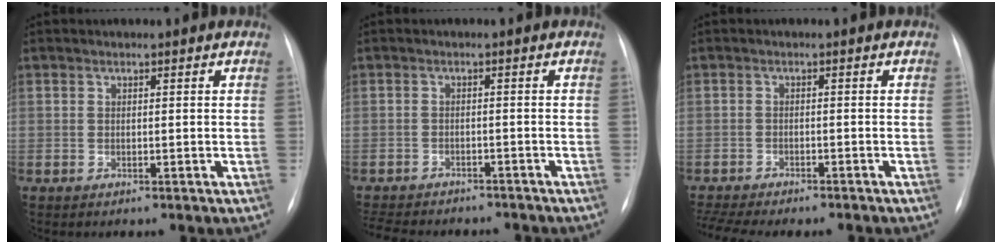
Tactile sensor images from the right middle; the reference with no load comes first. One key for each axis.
{"total": 13.3, "fx": -11.5, "fy": 4.6, "fz": 4.8, "tx": -0.105, "ty": -0.002, "tz": -0.146}
{"total": 10.8, "fx": -9.5, "fy": 2.1, "fz": 4.6, "tx": -0.077, "ty": -0.001, "tz": -0.132}